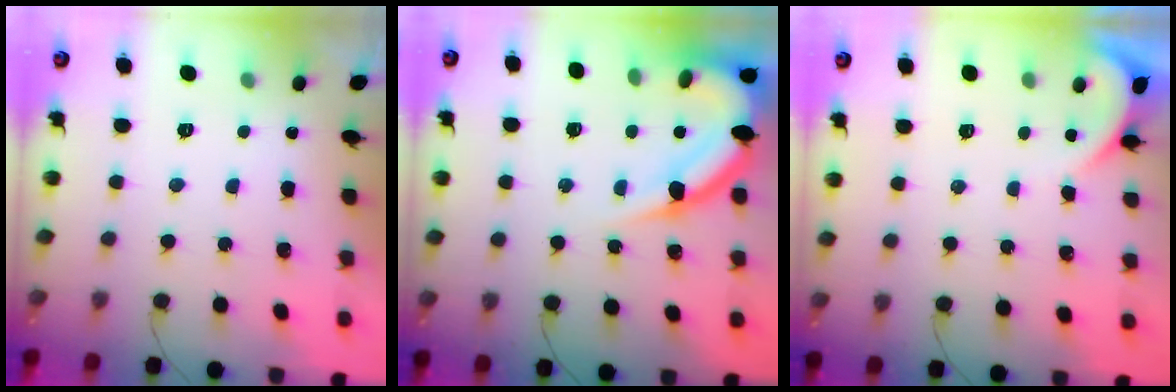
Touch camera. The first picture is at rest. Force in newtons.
{"total": 12.9, "press": 12.8, "slide": 1.3}
{"total": 0.0}